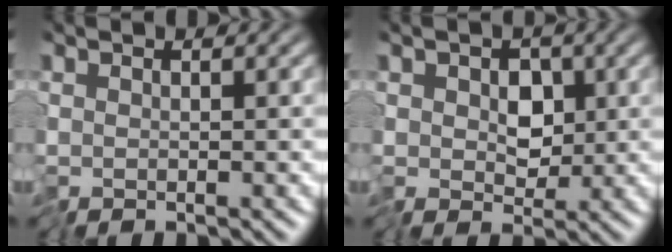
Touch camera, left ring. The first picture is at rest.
{"total": 3.3, "force": [-0.3, 2.5, 2.1], "torque": [-0.037, -0.004, -0.011]}